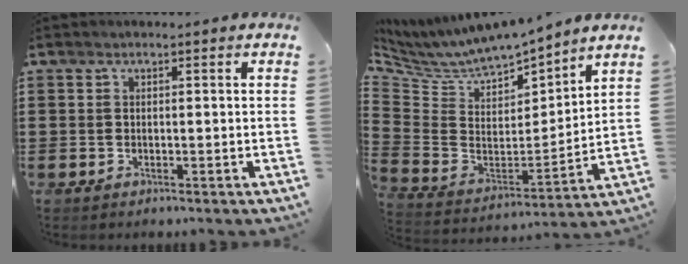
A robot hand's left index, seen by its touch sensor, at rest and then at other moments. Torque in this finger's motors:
{"motor_torque": [1.02, -1.11, 0.17, 0.13]}